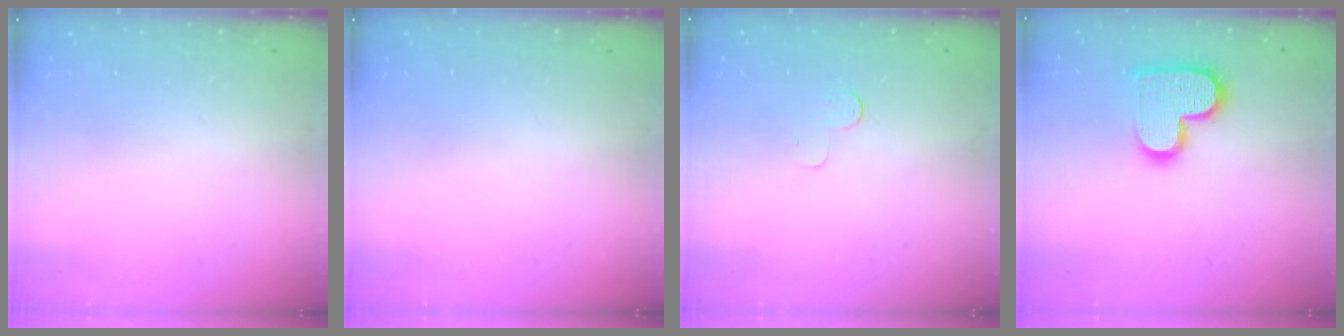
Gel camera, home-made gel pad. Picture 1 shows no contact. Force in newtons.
{"total": 0.0}
{"total": 4.1, "press": 4.0, "slide": 0.4}
{"total": 14.2, "press": 14.2, "slide": 1.1}